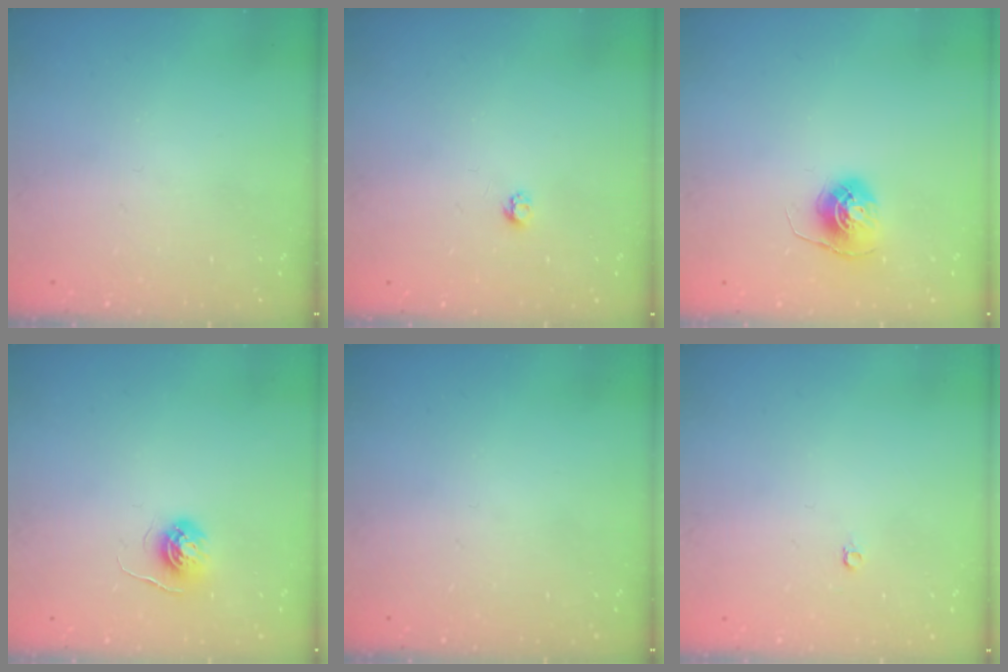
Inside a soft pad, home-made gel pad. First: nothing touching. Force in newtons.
{"total": 2.7, "press": 2.7, "slide": 0.4}
{"total": 6.9, "press": 6.9, "slide": 0.5}
{"total": 4.3, "press": 4.3, "slide": 0.5}
{"total": 0.0}
{"total": 3.2, "press": 3.2, "slide": 0.2}